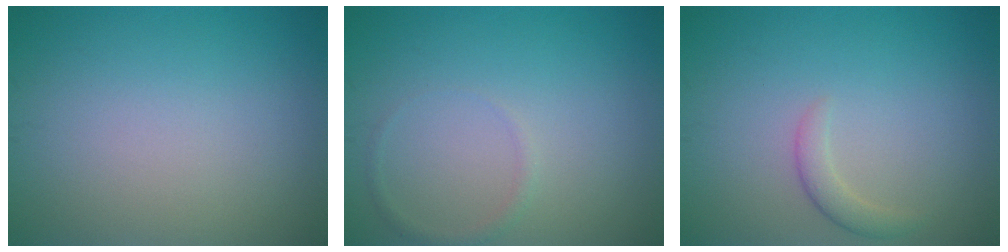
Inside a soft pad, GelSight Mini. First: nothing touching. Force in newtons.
{"total": 0.8, "press": 0.8, "slide": 0.0}
{"total": 1.5, "press": 1.5, "slide": 0.1}